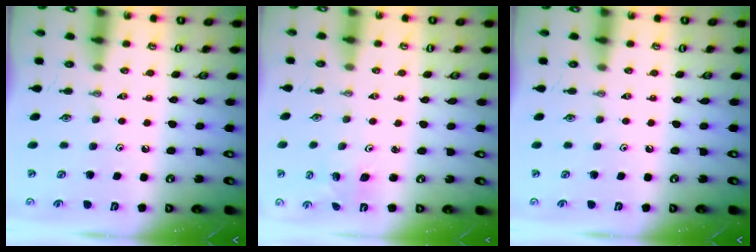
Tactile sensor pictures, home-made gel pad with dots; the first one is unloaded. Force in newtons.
{"total": 2.5, "press": 2.5, "slide": 0.1}
{"total": 0.0}